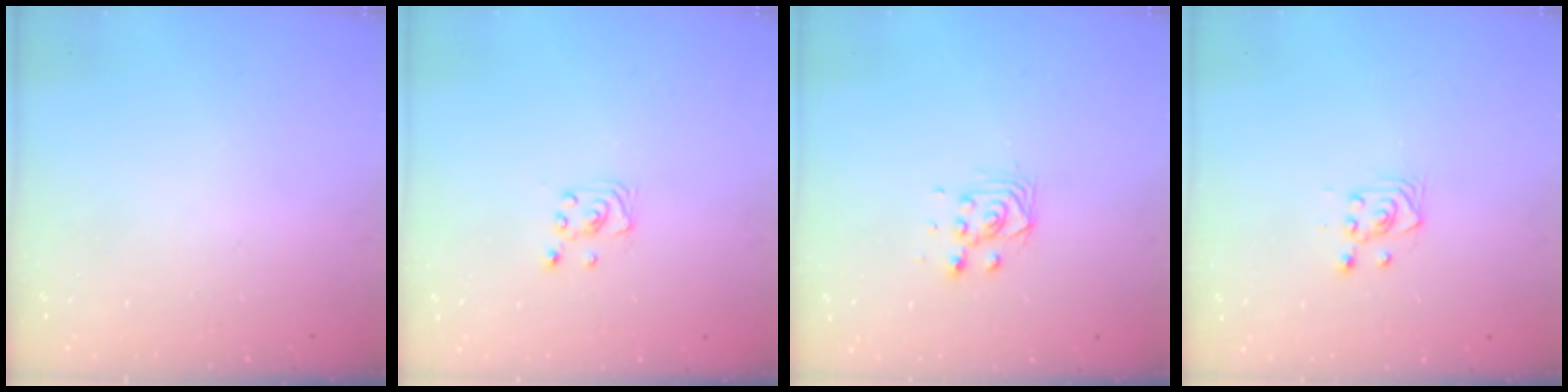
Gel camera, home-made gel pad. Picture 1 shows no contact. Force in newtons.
{"total": 2.3, "press": 2.3, "slide": 0.2}
{"total": 5.0, "press": 5.0, "slide": 0.3}
{"total": 4.2, "press": 3.9, "slide": 1.7}